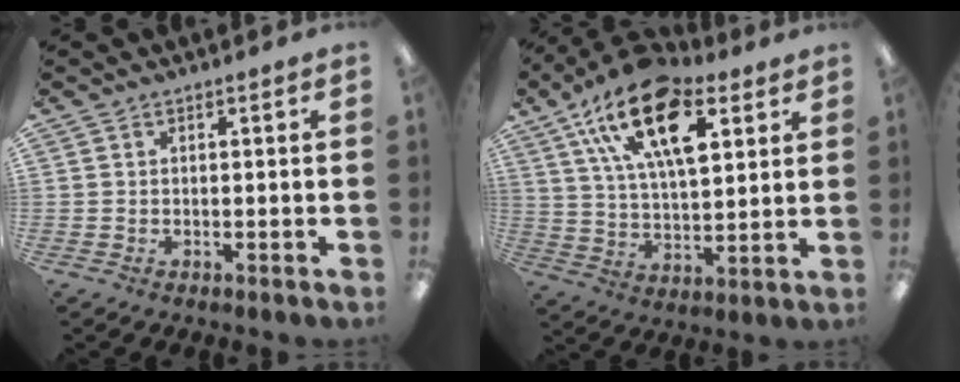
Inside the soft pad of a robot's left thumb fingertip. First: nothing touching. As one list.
[{"total": 21.2, "force": [10.5, 10.4, 15.1], "torque": [-0.270, -0.037, 0.180]}]